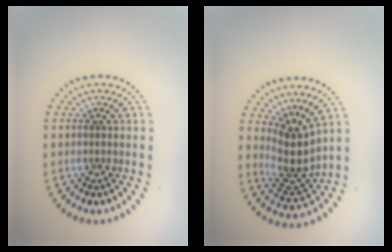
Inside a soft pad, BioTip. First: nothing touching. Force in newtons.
{"total": 3.7, "press": 2.7, "slide": 2.5}